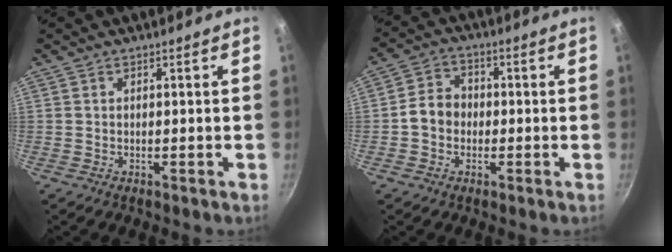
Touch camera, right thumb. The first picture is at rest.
{"total": 6.2, "force": [-0.9, 5.2, 3.3], "torque": [-0.042, 0.023, -0.027]}